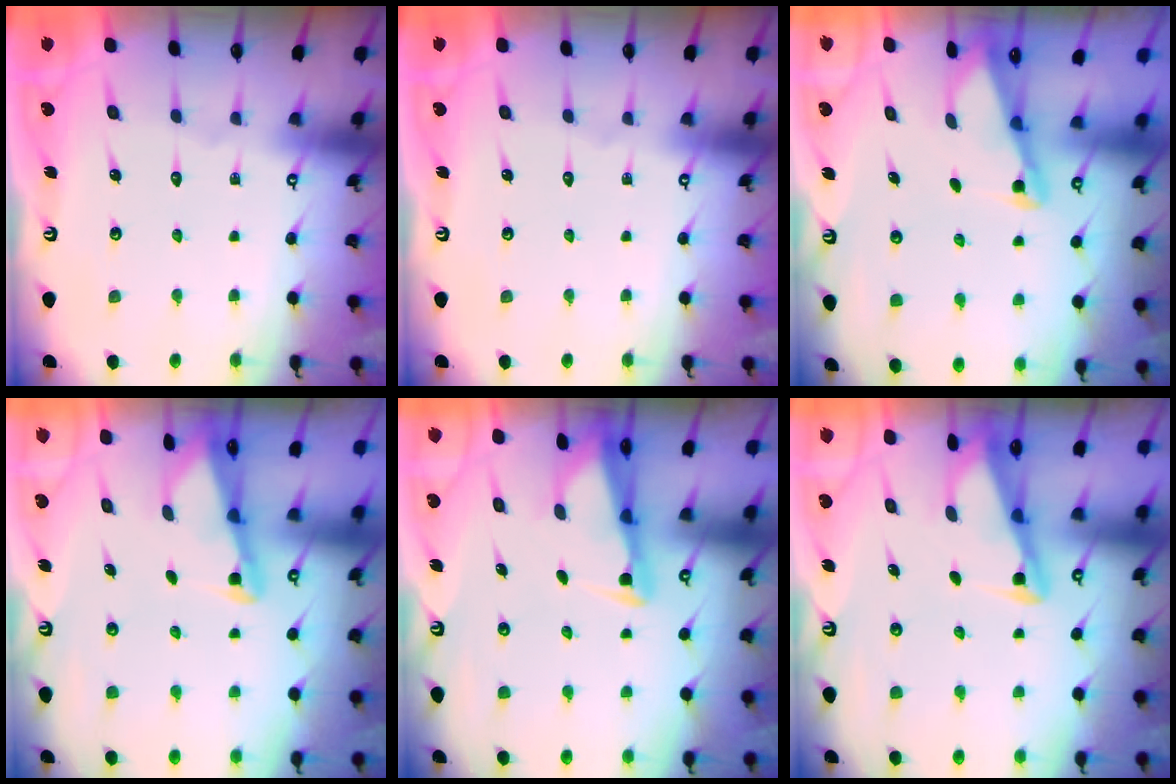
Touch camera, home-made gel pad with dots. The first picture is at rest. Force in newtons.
{"total": 0.0}
{"total": 2.1, "press": 2.0, "slide": 0.3}
{"total": 2.2, "press": 2.2, "slide": 0.3}
{"total": 2.6, "press": 2.5, "slide": 0.6}
{"total": 2.9, "press": 2.8, "slide": 0.3}